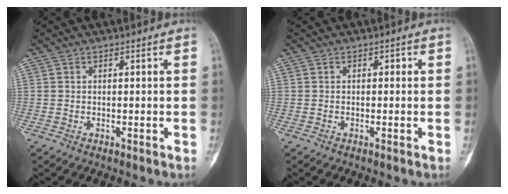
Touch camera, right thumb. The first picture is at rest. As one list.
[{"total": 0.5, "force": [0.0, 0.4, 0.3], "torque": [0.004, 0.003, -0.005]}]